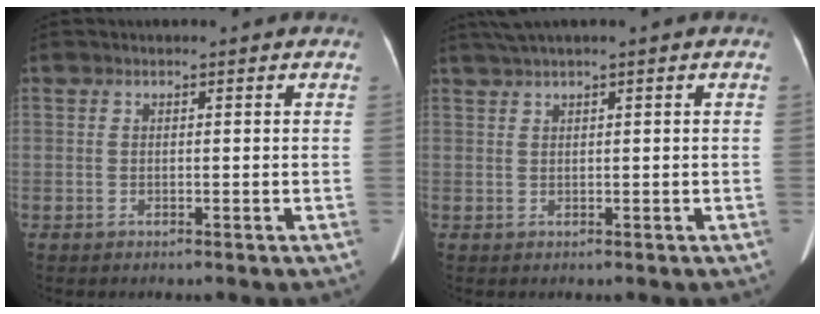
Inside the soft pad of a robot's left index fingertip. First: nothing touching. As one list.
[{"total": 2.8, "force": [2.1, -0.5, 1.7], "torque": [-0.044, 0.021, 0.050]}]